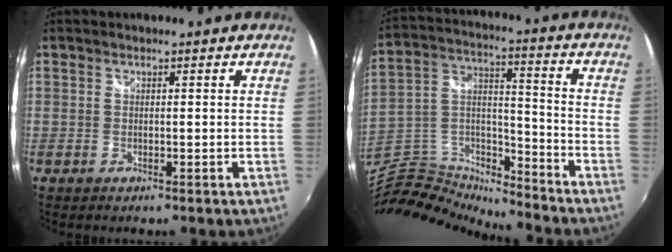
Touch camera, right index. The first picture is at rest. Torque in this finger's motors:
{"motor_torque": [0.66, -0.65, -0.06, -0.02]}